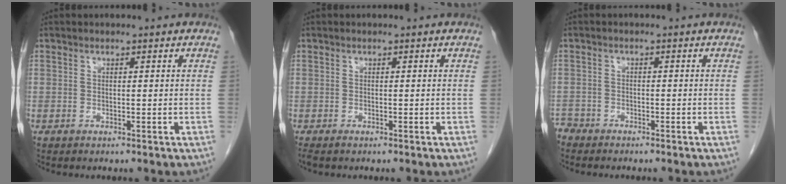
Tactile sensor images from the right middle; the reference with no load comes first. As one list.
[{"total": 1.0, "force": [-0.8, 0.3, 0.5], "torque": [-0.010, -0.004, -0.013]}, {"total": 2.9, "force": [-2.6, 1.2, 0.1], "torque": [-0.003, 0.000, -0.050]}]